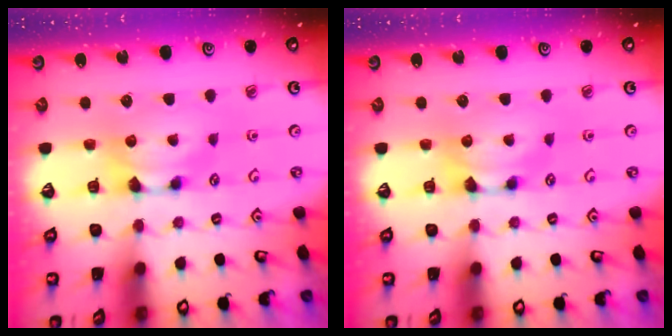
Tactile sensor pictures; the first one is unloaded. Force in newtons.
{"total": 0.0}